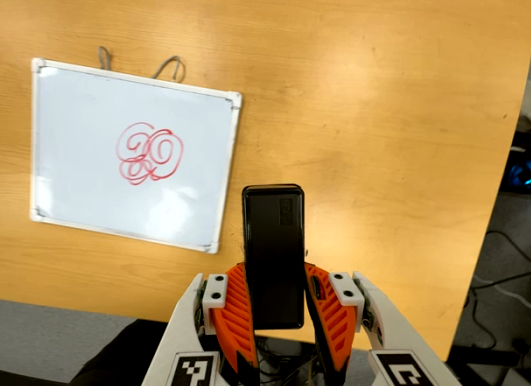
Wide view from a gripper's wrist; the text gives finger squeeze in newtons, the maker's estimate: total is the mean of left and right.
{"total": 4.9, "left": 3.5, "right": 6.3}